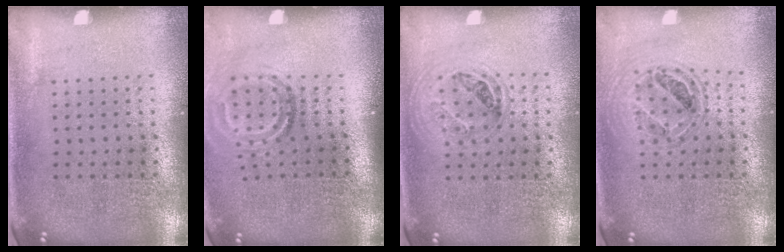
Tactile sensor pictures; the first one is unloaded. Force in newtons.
{"total": 1.9, "press": 1.2, "slide": 1.4}
{"total": 1.1, "press": 0.9, "slide": 0.5}
{"total": 0.9, "press": 0.8, "slide": 0.2}